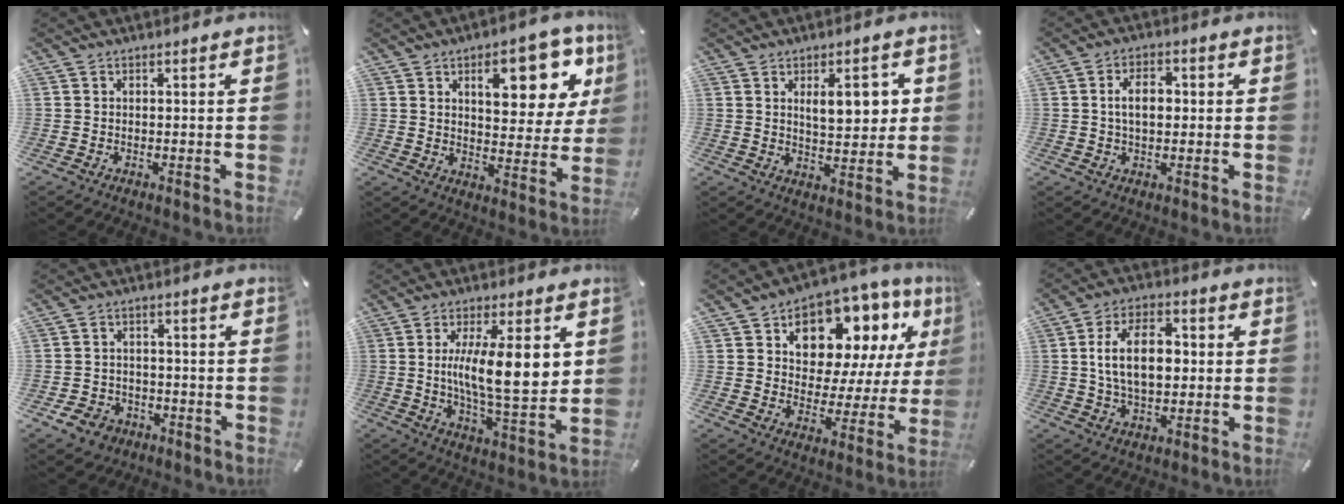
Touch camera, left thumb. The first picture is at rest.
{"total": 16.0, "force": [7.3, 7.9, 11.8], "torque": [-0.143, -0.028, 0.116]}
{"total": 9.0, "force": [3.2, 4.5, 7.1], "torque": [-0.091, -0.011, 0.046]}
{"total": 6.3, "force": [0.5, 3.9, 5.0], "torque": [-0.089, 0.004, 0.001]}
{"total": 5.4, "force": [-3.0, 4.3, 1.5], "torque": [-0.026, 0.015, -0.058]}
{"total": 15.0, "force": [2.8, 3.9, 14.2], "torque": [-0.251, -0.015, 0.037]}
{"total": 12.6, "force": [7.8, 8.2, 5.7], "torque": [-0.094, -0.063, 0.139]}
{"total": 12.9, "force": [0.9, 8.1, 10.0], "torque": [-0.188, 0.006, 0.012]}